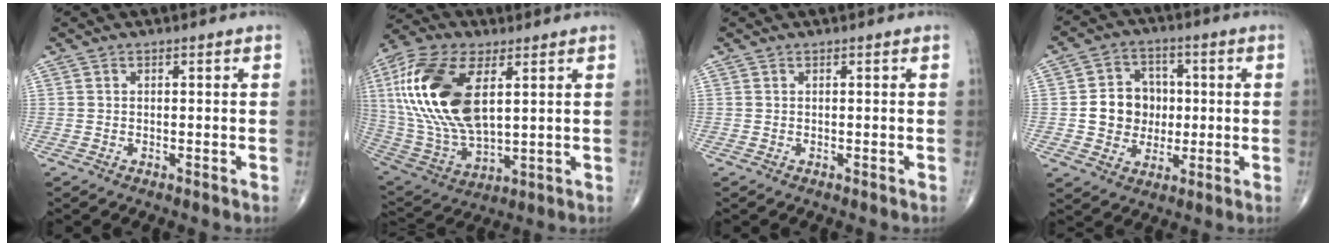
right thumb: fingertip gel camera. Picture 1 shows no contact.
{"total": 23.0, "force": [5.7, 11.8, 19.0], "torque": [-0.398, -0.018, 0.107]}
{"total": 0.0}
{"total": 9.9, "force": [0.0, 8.8, 4.7], "torque": [-0.035, 0.014, -0.002]}